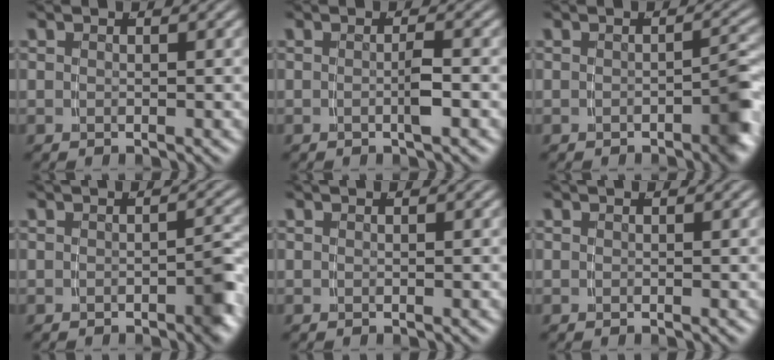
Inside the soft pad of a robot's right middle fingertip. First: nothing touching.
{"total": 1.4, "force": [-0.6, -0.5, 1.1], "torque": [-0.013, -0.003, -0.008]}
{"total": 2.7, "force": [-1.3, 0.6, 2.3], "torque": [-0.026, -0.001, -0.021]}
{"total": 2.1, "force": [-1.0, 0.4, 1.7], "torque": [-0.021, 0.000, -0.019]}
{"total": 0.0}
{"total": 0.0}